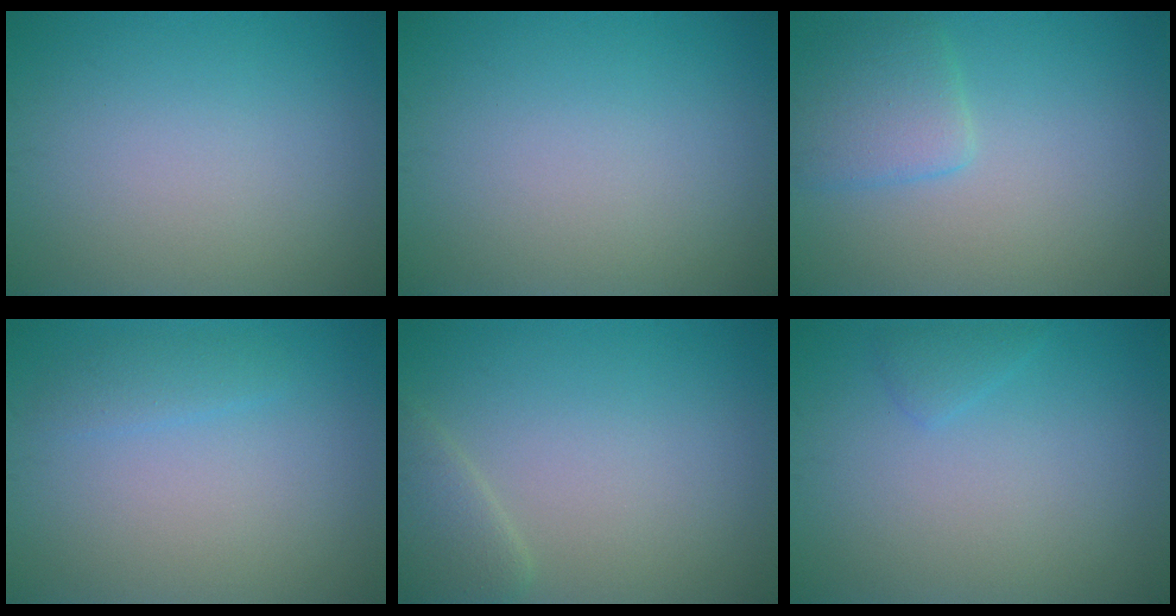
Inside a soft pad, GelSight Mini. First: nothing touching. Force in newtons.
{"total": 0.0}
{"total": 3.0, "press": 3.0, "slide": 0.2}
{"total": 1.4, "press": 1.4, "slide": 0.0}
{"total": 2.2, "press": 2.2, "slide": 0.2}
{"total": 1.0, "press": 1.0, "slide": 0.1}